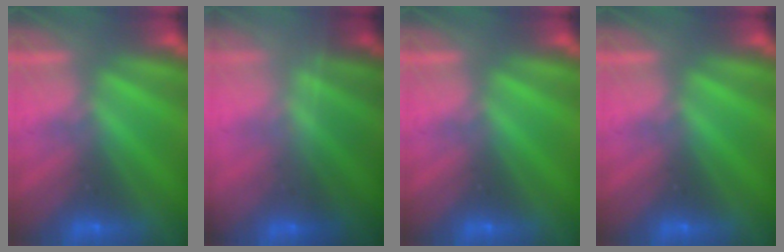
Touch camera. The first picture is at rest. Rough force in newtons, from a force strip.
{"total": 1.8}
{"total": 0.0}
{"total": 0.0}